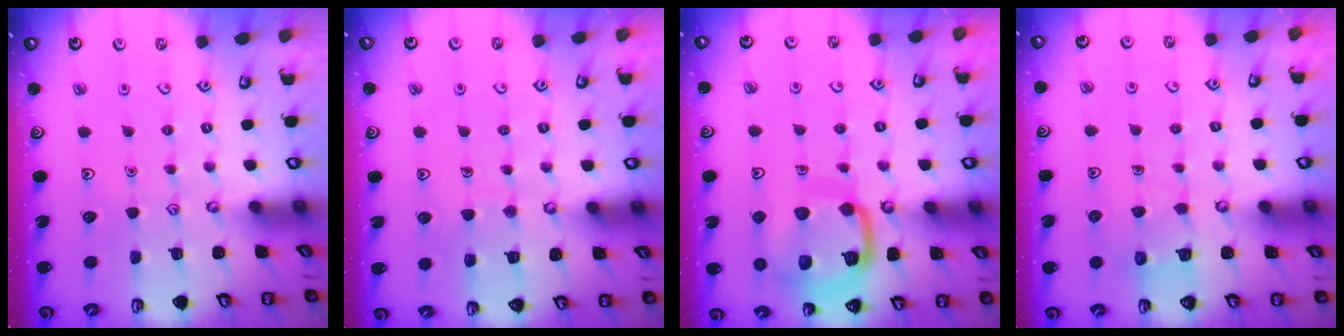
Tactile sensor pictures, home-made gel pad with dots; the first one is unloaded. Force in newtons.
{"total": 4.9, "press": 4.9, "slide": 0.3}
{"total": 15.9, "press": 15.9, "slide": 1.6}
{"total": 4.8, "press": 4.8, "slide": 0.3}